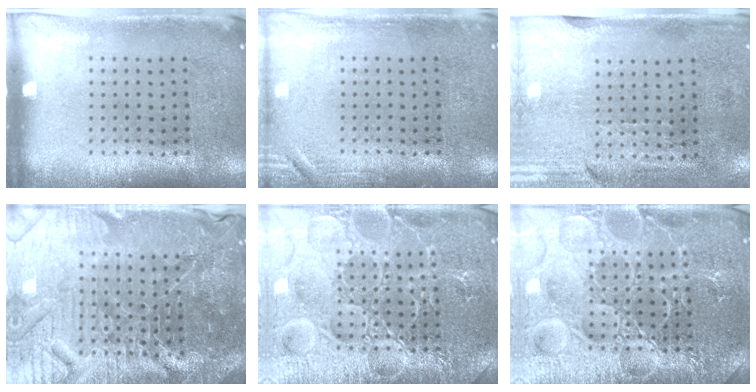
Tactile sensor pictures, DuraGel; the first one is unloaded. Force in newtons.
{"total": 1.7, "press": 1.7, "slide": 0.2}
{"total": 3.0, "press": 2.5, "slide": 1.6}
{"total": 6.1, "press": 5.6, "slide": 2.4}
{"total": 7.5, "press": 7.4, "slide": 1.0}
{"total": 7.3, "press": 7.2, "slide": 0.9}